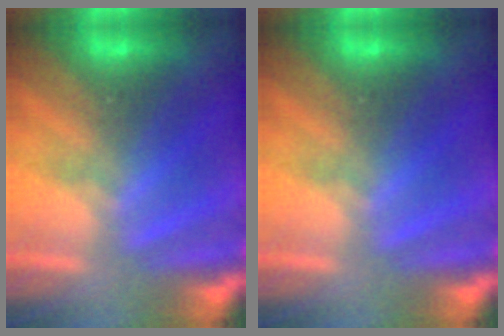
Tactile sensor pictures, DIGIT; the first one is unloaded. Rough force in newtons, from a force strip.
{"total": 0.0}